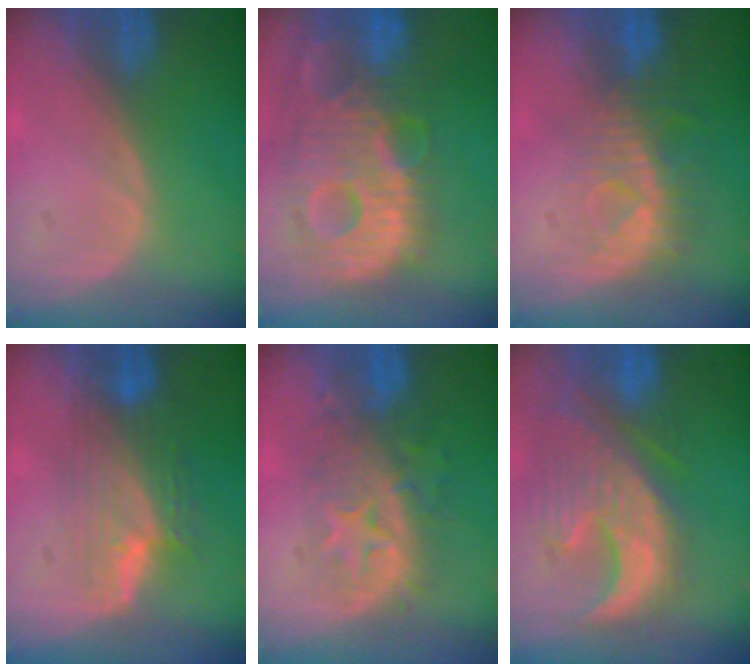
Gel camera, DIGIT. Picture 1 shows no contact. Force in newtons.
{"total": 13.9, "press": 12.0, "slide": 7.0}
{"total": 8.2, "press": 7.4, "slide": 3.6}
{"total": 7.5, "press": 7.1, "slide": 2.6}
{"total": 8.3, "press": 8.1, "slide": 1.5}
{"total": 12.9, "press": 11.2, "slide": 6.4}